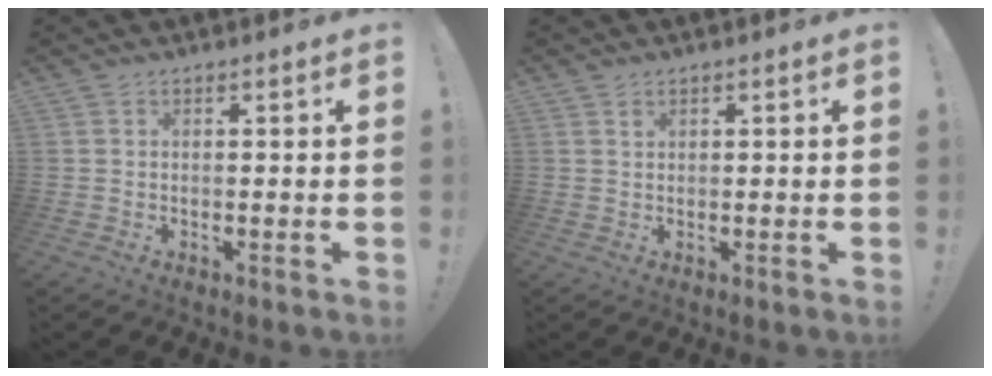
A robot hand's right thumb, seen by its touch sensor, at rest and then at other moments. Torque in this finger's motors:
{"motor_torque": [-0.05, 0.08, -0.16, 0.22, 0.05]}